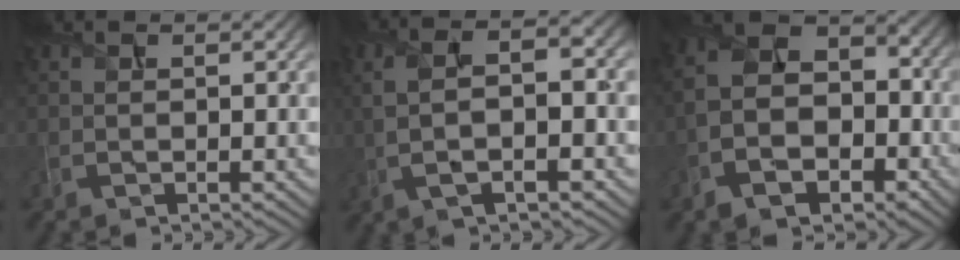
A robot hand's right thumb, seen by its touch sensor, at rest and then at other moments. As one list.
[{"total": 7.0, "force": [-0.3, 2.1, 6.7], "torque": [-0.136, 0.009, -0.009]}, {"total": 10.5, "force": [-4.3, 7.2, 6.3], "torque": [-0.142, -0.029, -0.088]}]